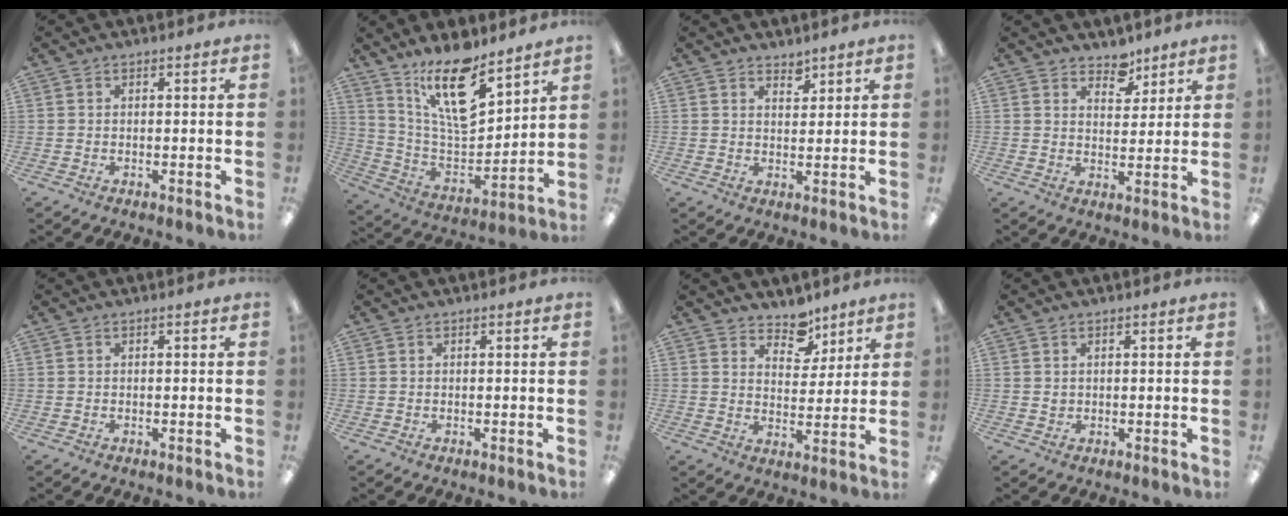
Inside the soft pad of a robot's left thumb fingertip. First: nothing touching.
{"total": 17.2, "force": [12.2, 6.0, 10.5], "torque": [-0.185, -0.080, 0.213]}
{"total": 2.9, "force": [2.7, 1.1, 0.5], "torque": [0.012, -0.023, 0.045]}
{"total": 6.1, "force": [5.0, 3.2, 1.6], "torque": [-0.005, -0.034, 0.087]}
{"total": 0.0}
{"total": 0.0}
{"total": 7.6, "force": [6.3, 3.9, 1.6], "torque": [-0.017, -0.045, 0.113]}
{"total": 0.9, "force": [0.4, 0.7, 0.2], "torque": [-0.006, 0.002, 0.008]}